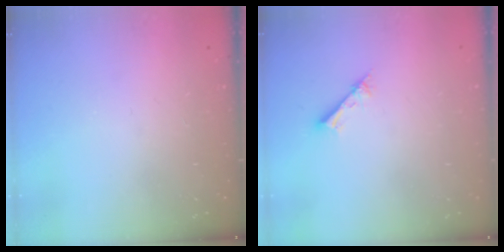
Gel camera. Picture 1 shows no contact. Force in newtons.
{"total": 1.7, "press": 1.7, "slide": 0.2}